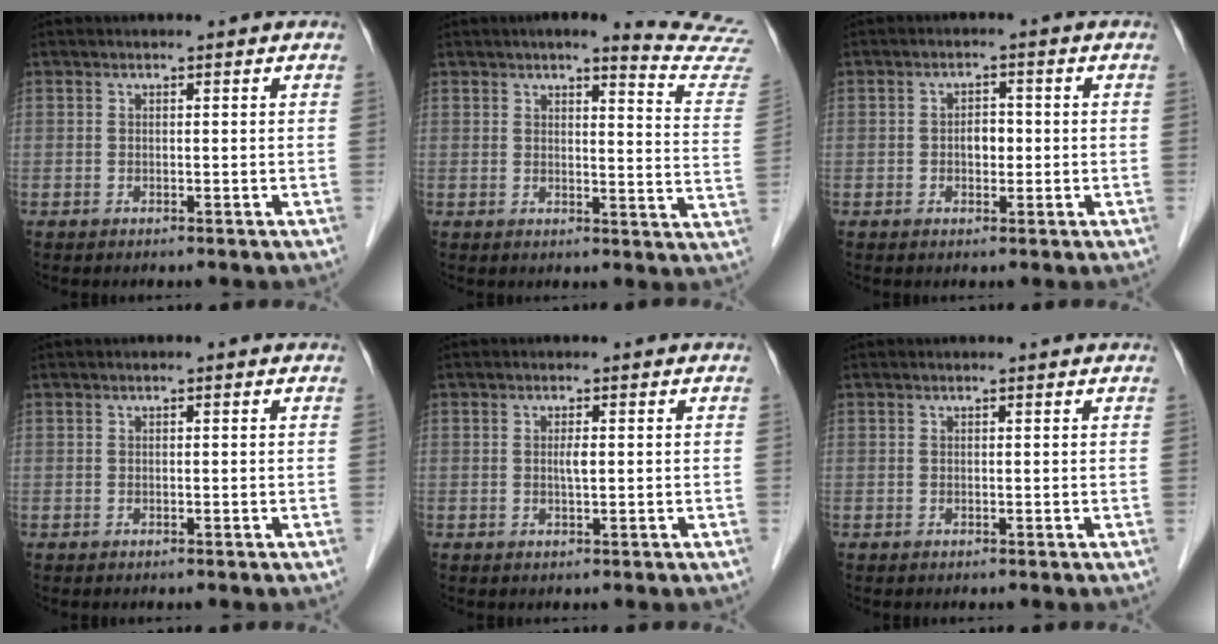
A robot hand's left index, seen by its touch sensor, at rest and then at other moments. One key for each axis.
{"total": 13.6, "fx": 12.9, "fy": 0.0, "fz": 4.1, "tx": -0.030, "ty": -0.082, "tz": 0.118}
{"total": 2.6, "fx": -0.3, "fy": 1.6, "fz": 2.0, "tx": -0.031, "ty": 0.008, "tz": -0.003}
{"total": 0.0}
{"total": 1.3, "fx": 0.1, "fy": 0.2, "fz": 1.3, "tx": -0.026, "ty": 0.000, "tz": 0.002}
{"total": 0.8, "fx": 0.8, "fy": 0.0, "fz": 0.2, "tx": -0.012, "ty": 0.006, "tz": 0.009}